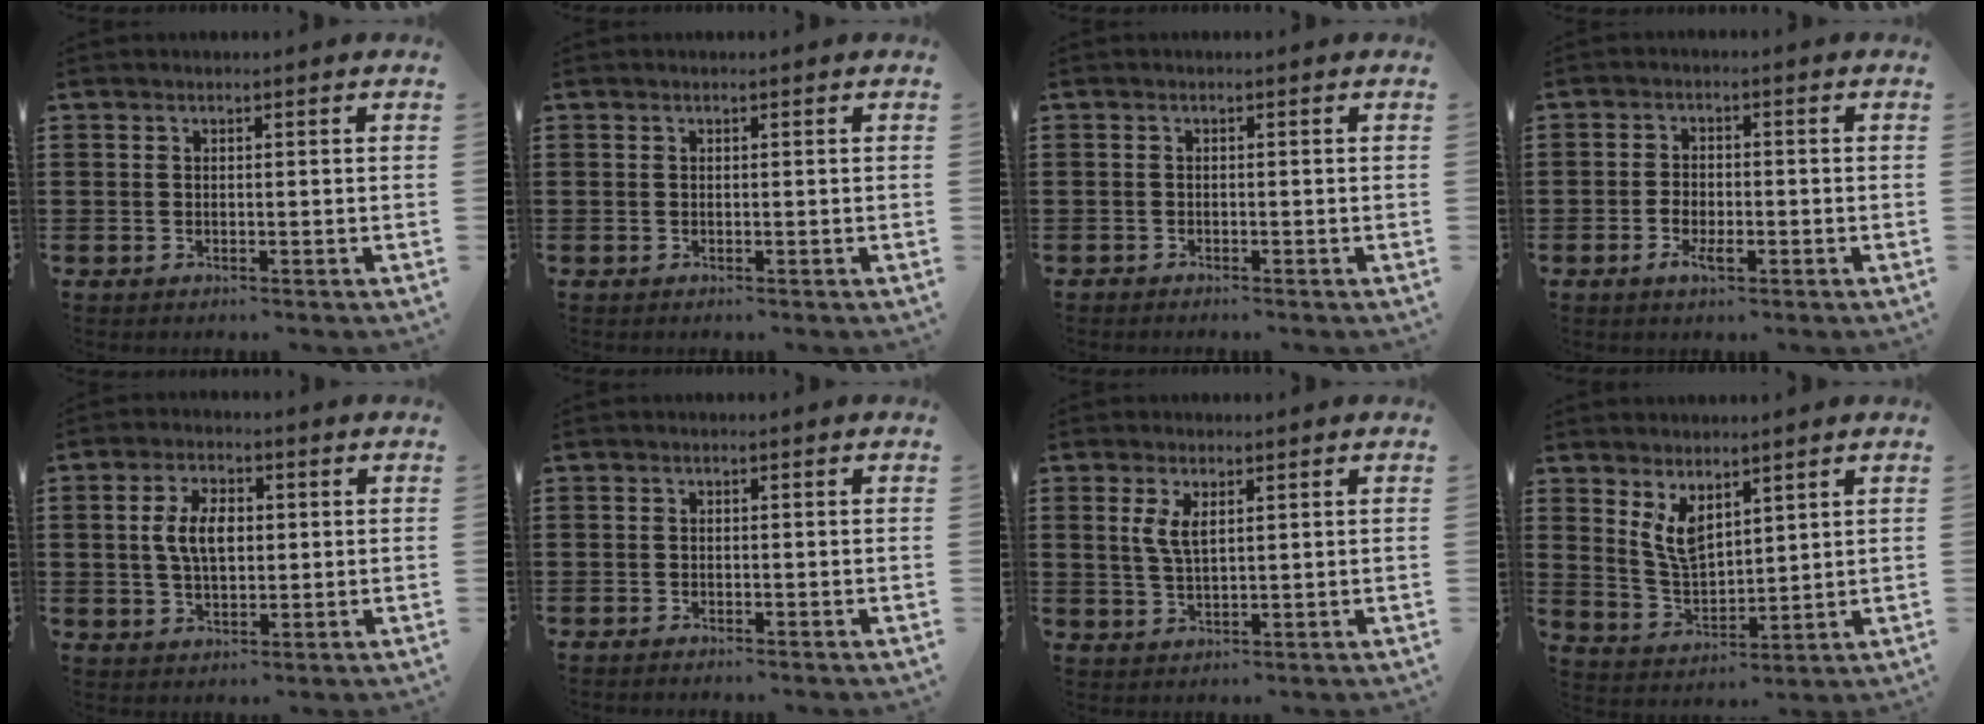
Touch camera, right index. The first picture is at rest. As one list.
[{"total": 0.0}, {"total": 0.8, "force": [-0.8, 0.2, -0.1], "torque": [-0.001, 0.002, -0.018]}, {"total": 2.8, "force": [-1.1, 1.4, 2.2], "torque": [-0.050, 0.000, -0.022]}, {"total": 6.1, "force": [0.6, 3.3, 5.1], "torque": [-0.104, 0.007, 0.004]}, {"total": 0.6, "force": [-0.6, 0.1, 0.0], "torque": [-0.002, -0.001, -0.012]}, {"total": 3.6, "force": [1.3, 1.4, 3.1], "torque": [-0.065, 0.005, 0.021]}, {"total": 5.8, "force": [3.5, 2.9, 3.7], "torque": [-0.092, -0.009, 0.063]}]